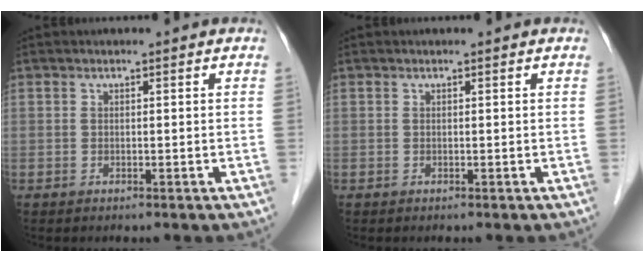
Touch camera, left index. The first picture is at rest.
{"total": 0.0}